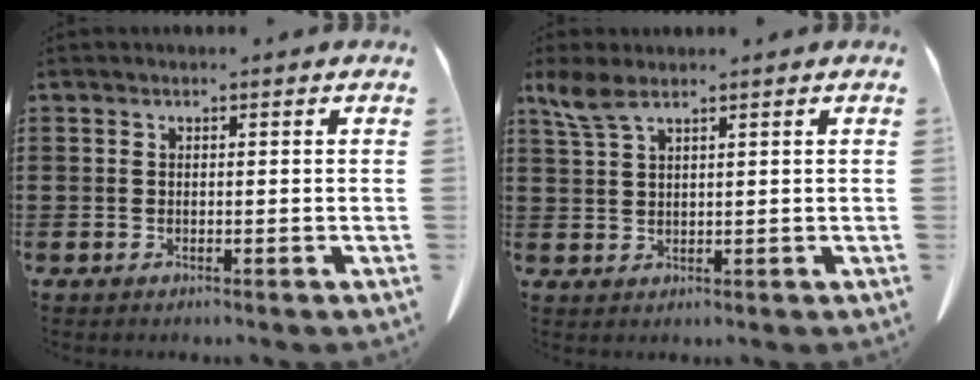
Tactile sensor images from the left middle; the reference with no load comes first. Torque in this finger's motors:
{"motor_torque": [0.30, -0.10, 0.07, 0.05]}